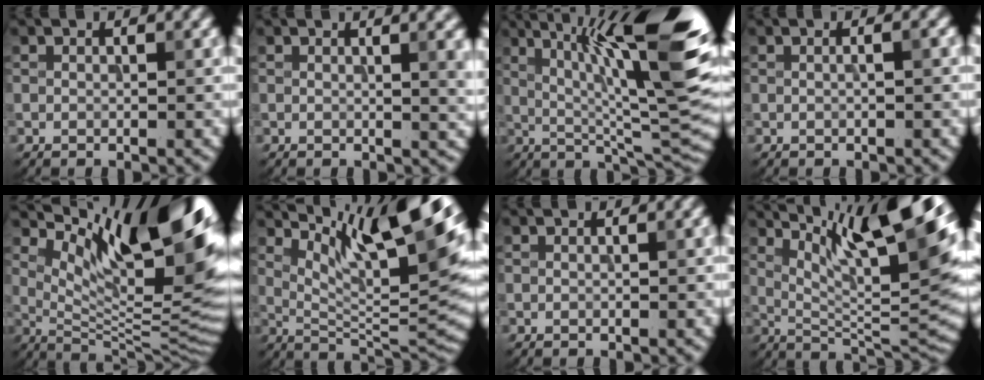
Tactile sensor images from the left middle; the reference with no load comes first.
{"total": 3.2, "force": [0.7, 1.0, 3.0], "torque": [-0.022, 0.005, 0.010]}
{"total": 13.6, "force": [4.6, 2.5, 12.6], "torque": [-0.176, 0.009, 0.074]}
{"total": 0.5, "force": [0.0, 0.0, 0.5], "torque": [-0.009, -0.001, -0.002]}
{"total": 14.5, "force": [6.9, 4.9, 11.9], "torque": [-0.157, -0.004, 0.123]}
{"total": 11.8, "force": [6.7, 2.5, 9.4], "torque": [-0.151, 0.003, 0.124]}
{"total": 0.0}
{"total": 13.0, "force": [6.9, 2.7, 10.7], "torque": [-0.168, 0.000, 0.126]}